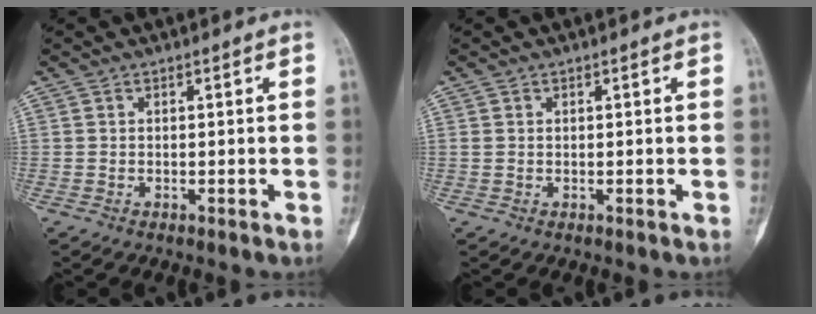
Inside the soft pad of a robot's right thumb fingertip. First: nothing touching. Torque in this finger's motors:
{"motor_torque": [0.10, 0.11, 0.11, 0.15, 0.00]}